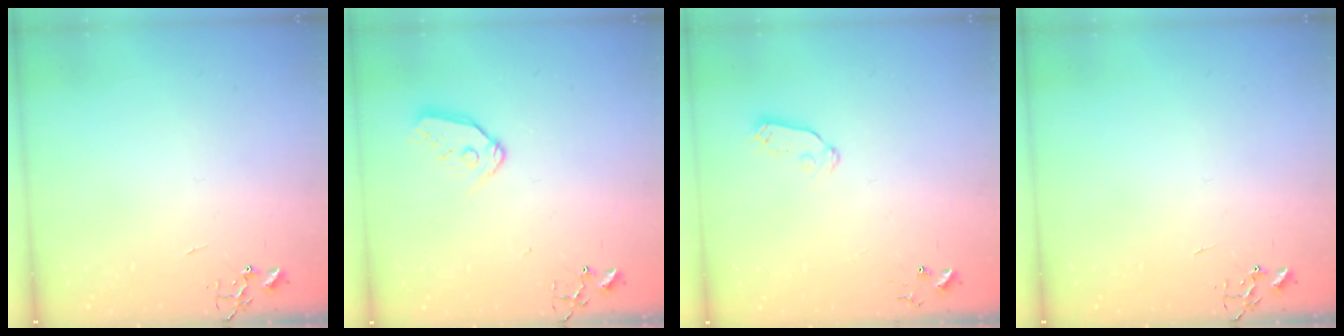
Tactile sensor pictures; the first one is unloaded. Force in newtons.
{"total": 9.0, "press": 8.9, "slide": 0.9}
{"total": 6.0, "press": 6.0, "slide": 0.5}
{"total": 0.0}